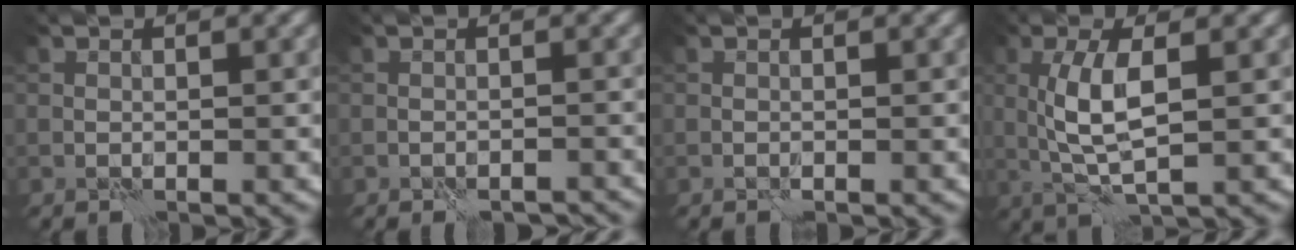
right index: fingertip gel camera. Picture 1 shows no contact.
{"total": 2.4, "force": [-2.2, 0.4, 0.7], "torque": [-0.012, 0.009, -0.028]}
{"total": 0.0}
{"total": 4.8, "force": [0.6, 1.6, 4.5], "torque": [-0.098, 0.004, 0.015]}